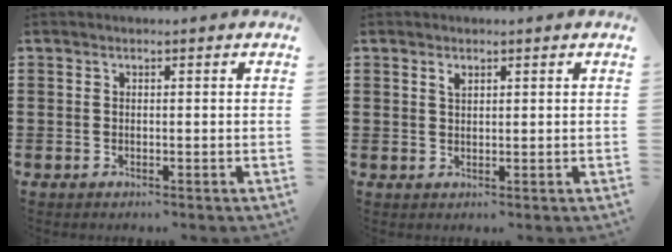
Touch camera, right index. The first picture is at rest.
{"total": 1.1, "force": [0.9, 0.4, 0.6], "torque": [-0.014, 0.002, 0.015]}